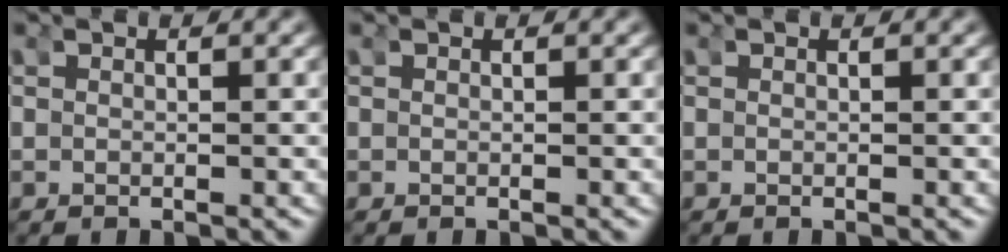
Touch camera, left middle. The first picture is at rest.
{"total": 0.0}
{"total": 0.0}